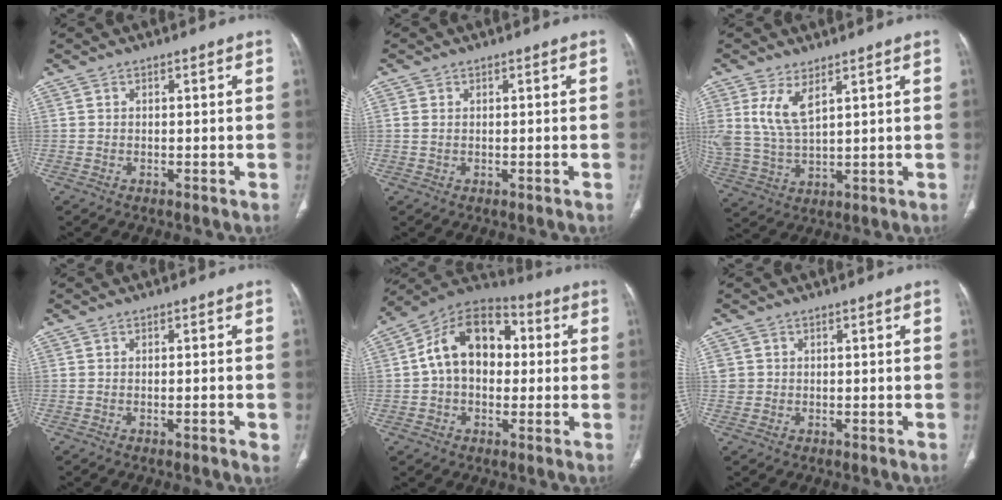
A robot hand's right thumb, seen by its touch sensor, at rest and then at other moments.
{"total": 1.0, "force": [0.1, 0.7, 0.7], "torque": [-0.014, 0.001, 0.005]}
{"total": 8.1, "force": [3.9, 3.4, 6.2], "torque": [-0.135, -0.018, 0.089]}
{"total": 2.1, "force": [-0.6, 0.3, 2.0], "torque": [-0.027, -0.003, -0.008]}
{"total": 15.8, "force": [1.6, 10.8, 11.4], "torque": [-0.157, 0.036, 0.014]}
{"total": 1.9, "force": [0.3, 1.8, 0.3], "torque": [0.006, 0.005, 0.009]}